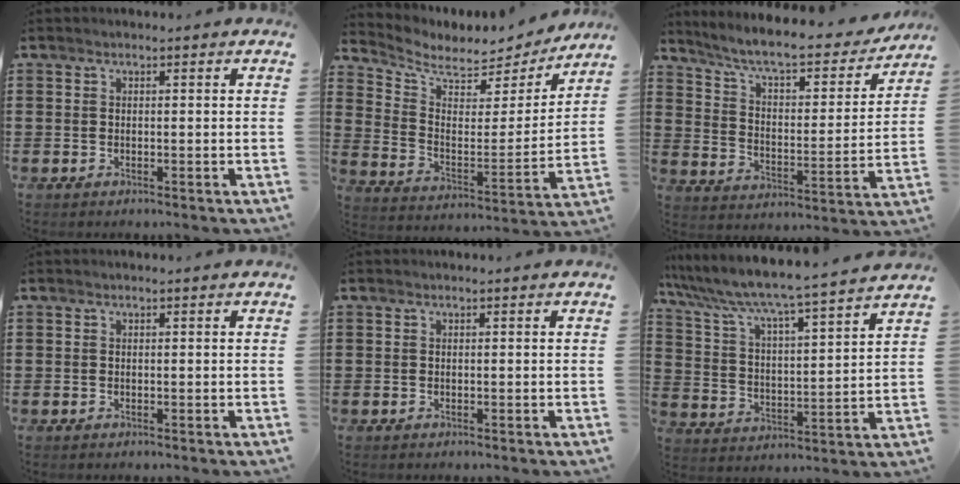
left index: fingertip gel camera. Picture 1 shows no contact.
{"total": 5.4, "force": [4.7, 2.2, 1.3], "torque": [-0.059, -0.039, 0.080]}
{"total": 7.4, "force": [6.3, 0.9, 3.7], "torque": [-0.099, -0.039, 0.103]}
{"total": 0.0}
{"total": 0.0}
{"total": 5.5, "force": [5.1, -0.5, 1.9], "torque": [-0.065, -0.048, 0.077]}